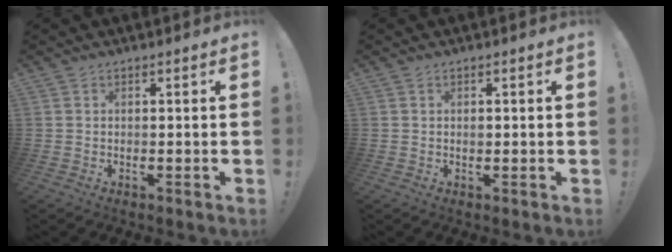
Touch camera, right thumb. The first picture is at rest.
{"total": 0.7, "force": [-0.2, 0.6, 0.3], "torque": [-0.006, 0.004, -0.004]}